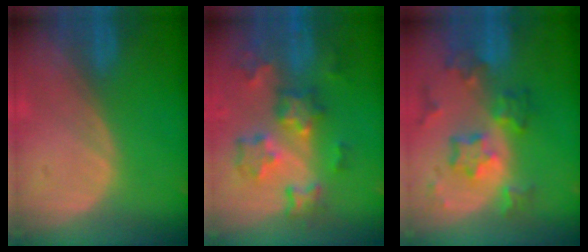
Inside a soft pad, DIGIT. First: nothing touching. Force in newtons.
{"total": 9.2, "press": 8.1, "slide": 4.4}
{"total": 8.4, "press": 7.4, "slide": 4.0}